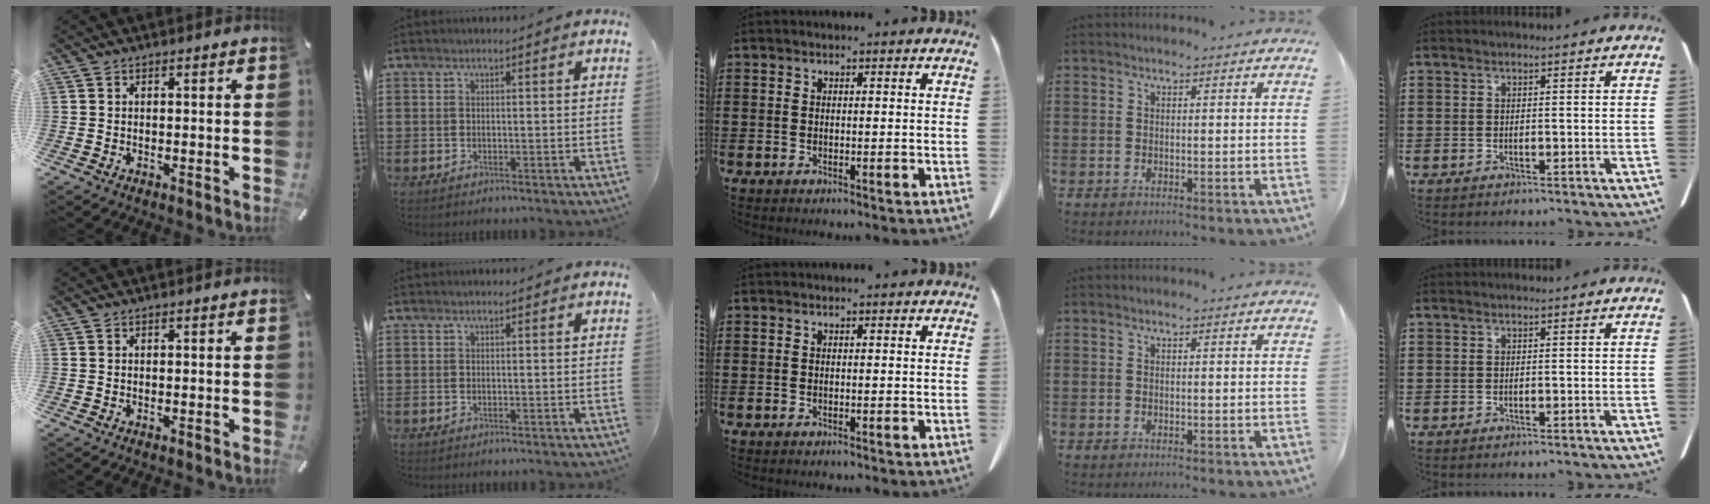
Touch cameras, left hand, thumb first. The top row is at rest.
{}